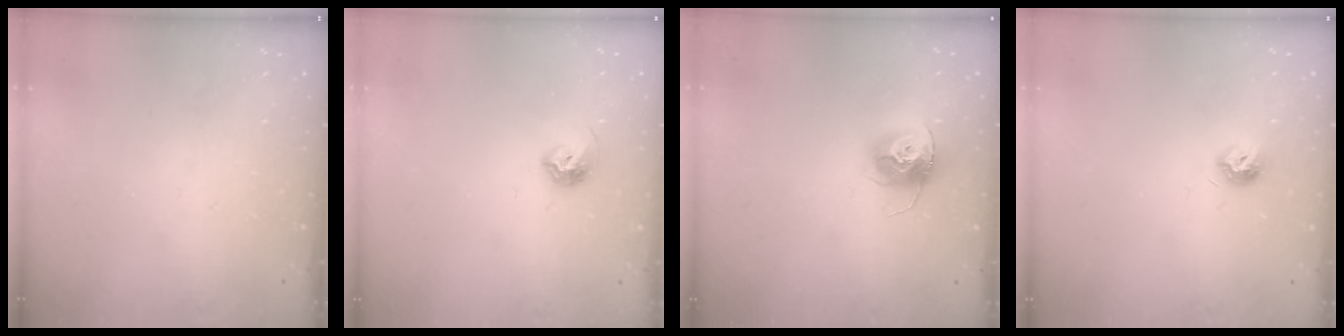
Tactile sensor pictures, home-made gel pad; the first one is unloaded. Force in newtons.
{"total": 7.0, "press": 7.0, "slide": 0.8}
{"total": 12.1, "press": 12.1, "slide": 1.1}
{"total": 6.5, "press": 6.5, "slide": 0.3}